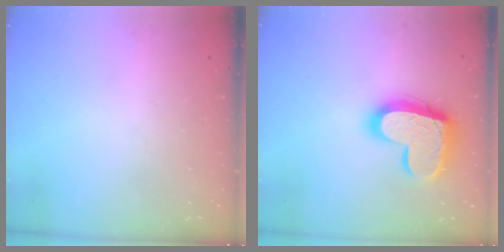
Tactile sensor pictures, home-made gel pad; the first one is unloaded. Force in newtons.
{"total": 17.5, "press": 17.4, "slide": 1.3}